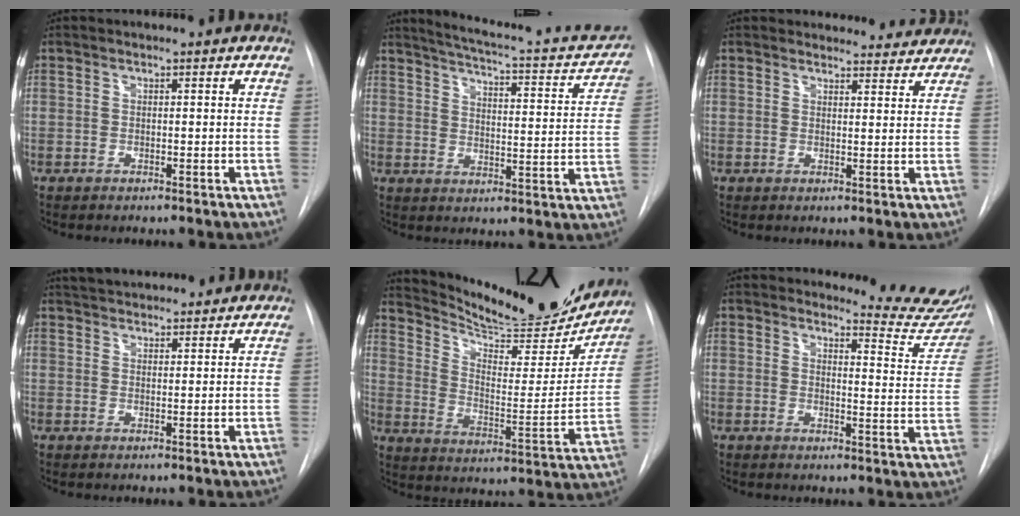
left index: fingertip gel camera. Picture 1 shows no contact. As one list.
[{"total": 18.9, "force": [16.8, 3.2, 8.0], "torque": [-0.109, -0.022, 0.207]}, {"total": 9.3, "force": [8.9, 2.4, 0.4], "torque": [0.023, 0.002, 0.087]}, {"total": 11.2, "force": [10.5, 2.1, 3.4], "torque": [-0.052, 0.033, 0.148]}, {"total": 22.6, "force": [21.0, 4.2, 7.0], "torque": [-0.115, -0.062, 0.293]}, {"total": 11.4, "force": [11.3, 0.9, 0.6], "torque": [0.012, -0.096, 0.106]}]